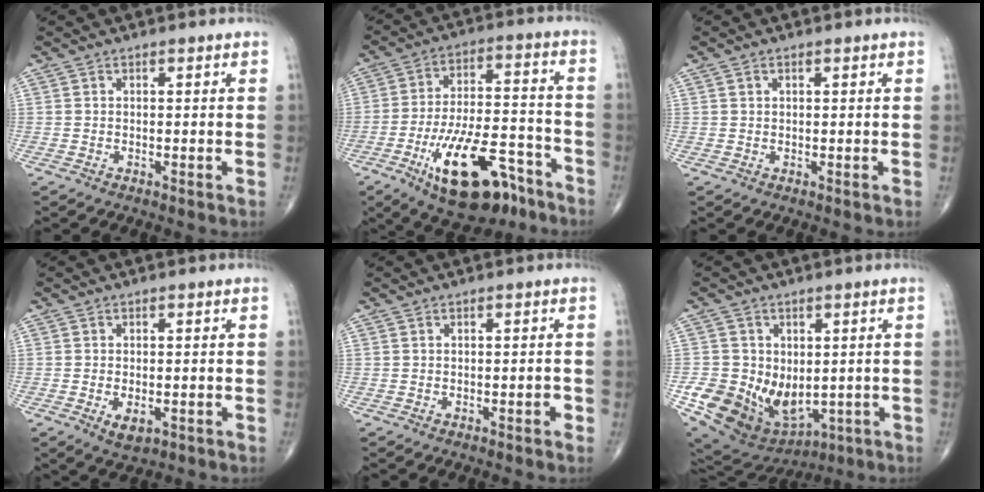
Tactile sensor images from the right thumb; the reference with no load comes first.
{"total": 19.4, "force": [-10.7, 8.2, 14.0], "torque": [-0.218, 0.064, -0.166]}
{"total": 0.9, "force": [0.4, 0.6, 0.5], "torque": [-0.010, 0.003, 0.007]}
{"total": 3.6, "force": [-1.3, 1.9, 2.8], "torque": [-0.043, -0.001, -0.013]}
{"total": 1.1, "force": [-0.5, 0.4, 0.8], "torque": [-0.007, 0.001, -0.008]}
{"total": 15.3, "force": [-2.1, 11.8, 9.5], "torque": [-0.156, -0.004, -0.001]}